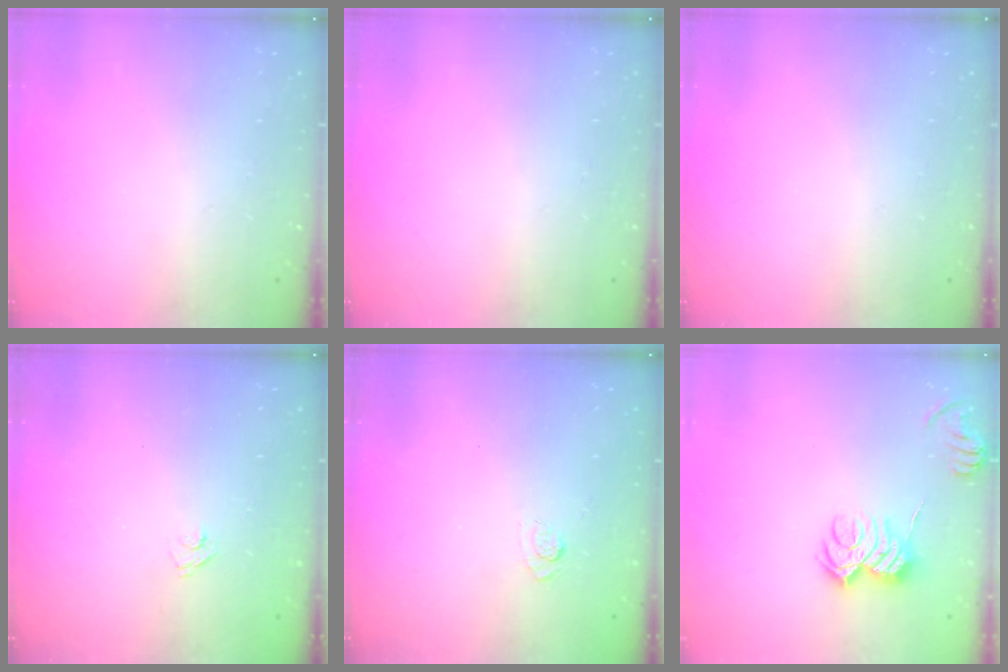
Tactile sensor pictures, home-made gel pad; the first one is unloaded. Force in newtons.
{"total": 0.0}
{"total": 0.0}
{"total": 2.7, "press": 2.5, "slide": 0.9}
{"total": 2.2, "press": 1.8, "slide": 1.3}
{"total": 8.3, "press": 8.2, "slide": 0.8}